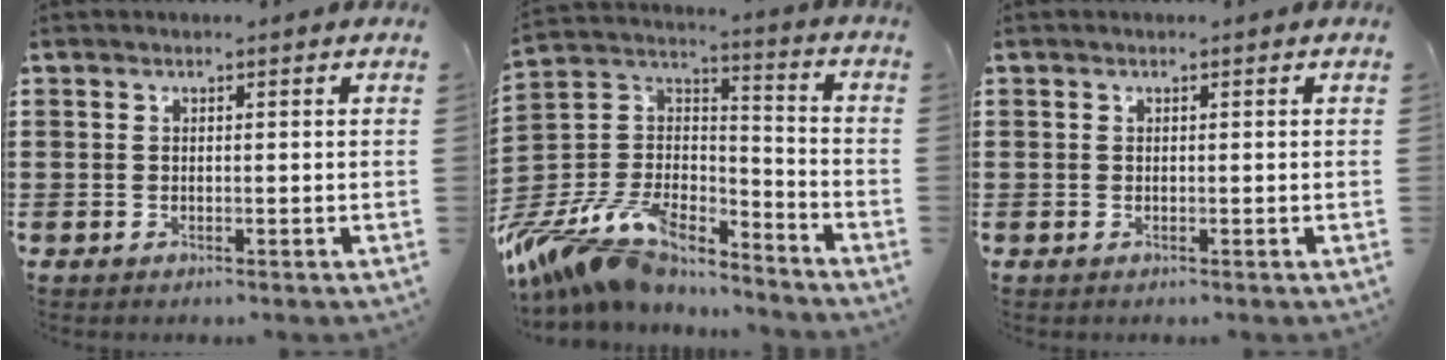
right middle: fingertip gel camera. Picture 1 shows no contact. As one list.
[{"total": 13.9, "force": [-11.6, 5.5, 5.5], "torque": [-0.135, 0.019, -0.216]}, {"total": 0.0}]